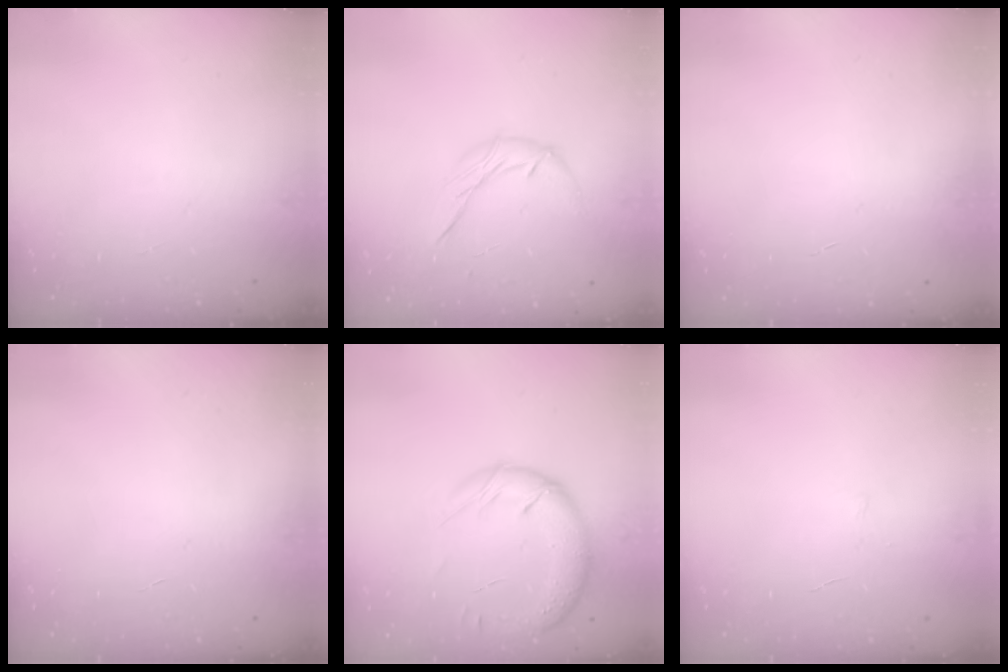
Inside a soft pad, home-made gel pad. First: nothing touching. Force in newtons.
{"total": 6.8, "press": 6.8, "slide": 0.7}
{"total": 0.0}
{"total": 0.6, "press": 0.6, "slide": 0.2}
{"total": 18.0, "press": 17.4, "slide": 4.4}
{"total": 3.6, "press": 3.5, "slide": 0.9}